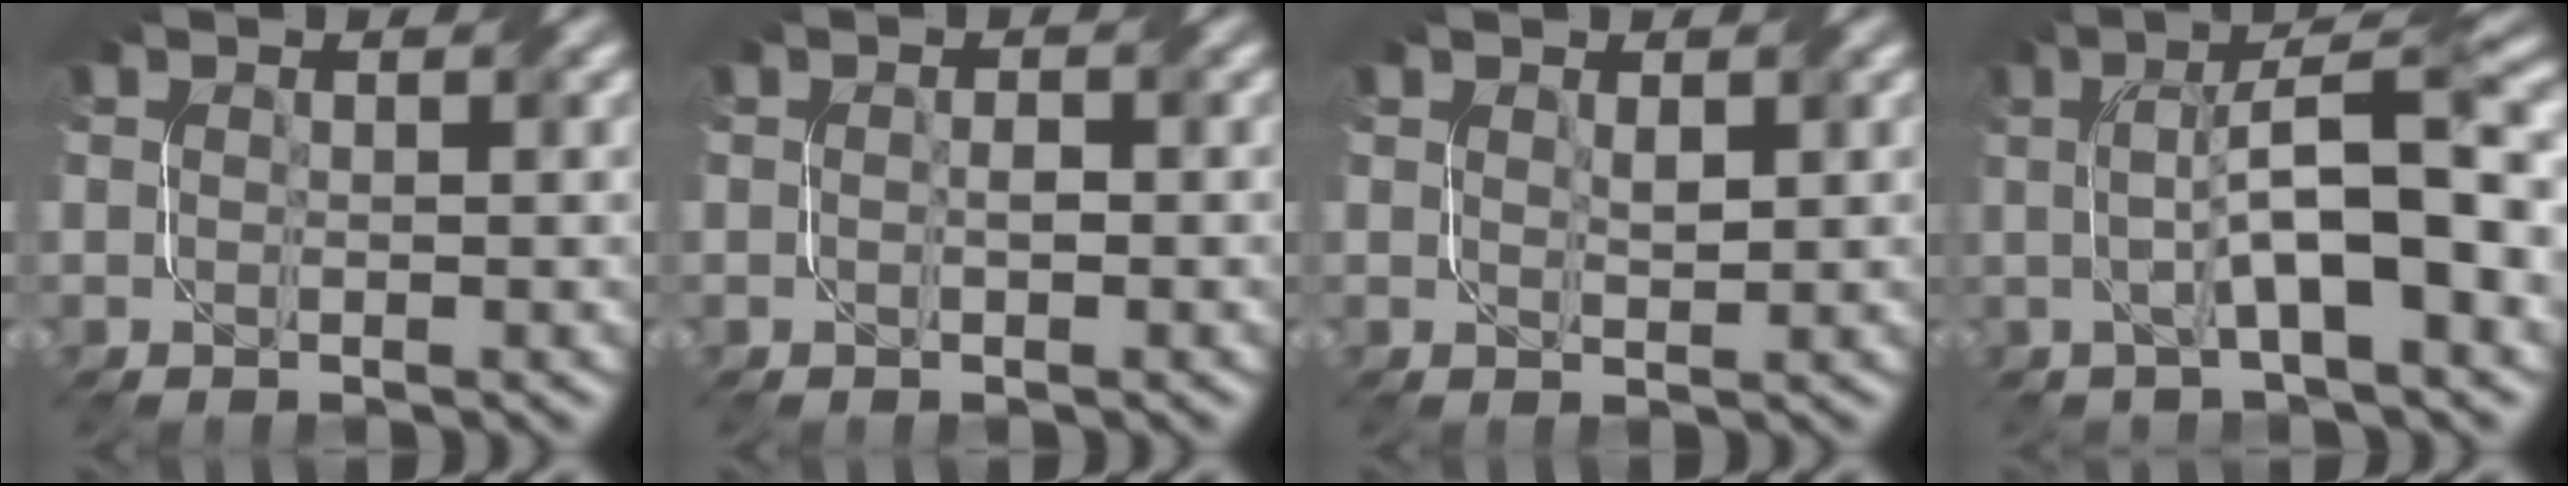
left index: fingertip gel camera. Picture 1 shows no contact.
{"total": 0.8, "force": [-0.4, 0.3, 0.6], "torque": [-0.012, 0.001, -0.003]}
{"total": 0.8, "force": [0.4, 0.4, 0.6], "torque": [-0.012, -0.004, 0.013]}
{"total": 9.1, "force": [0.5, 2.2, 8.8], "torque": [-0.125, 0.013, 0.007]}